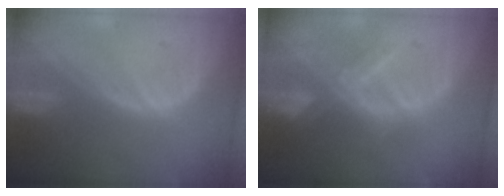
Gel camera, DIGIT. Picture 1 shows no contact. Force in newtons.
{"total": 6.9, "press": 6.1, "slide": 3.2}